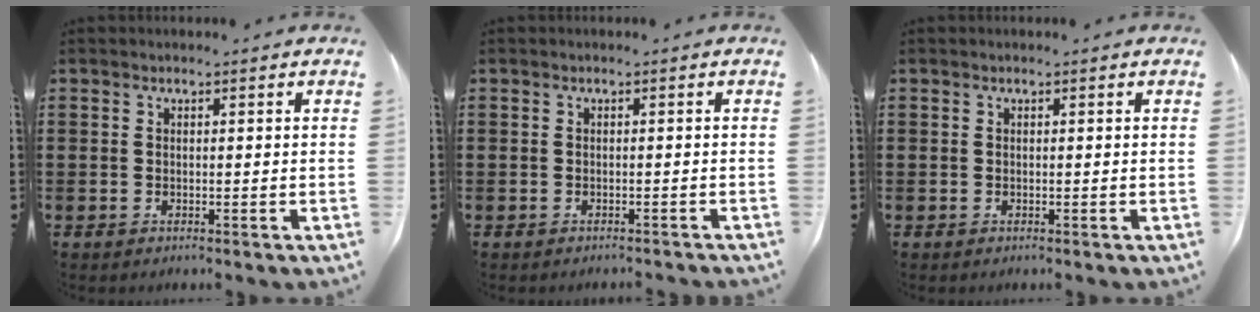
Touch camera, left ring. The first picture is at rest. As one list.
[{"total": 0.6, "force": [-0.6, 0.0, 0.2], "torque": [-0.005, -0.002, -0.012]}, {"total": 0.0}]